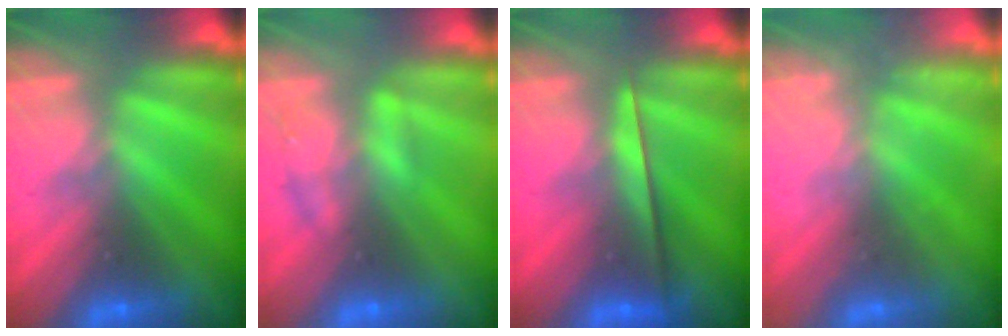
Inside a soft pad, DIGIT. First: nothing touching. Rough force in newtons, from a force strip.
{"total": 2.2}
{"total": 2.4}
{"total": 2.2}